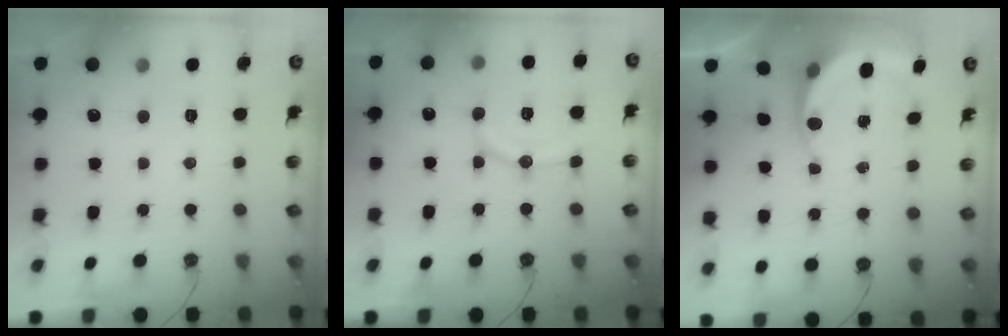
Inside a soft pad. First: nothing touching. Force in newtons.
{"total": 11.2, "press": 11.1, "slide": 1.6}
{"total": 4.4, "press": 4.3, "slide": 0.2}